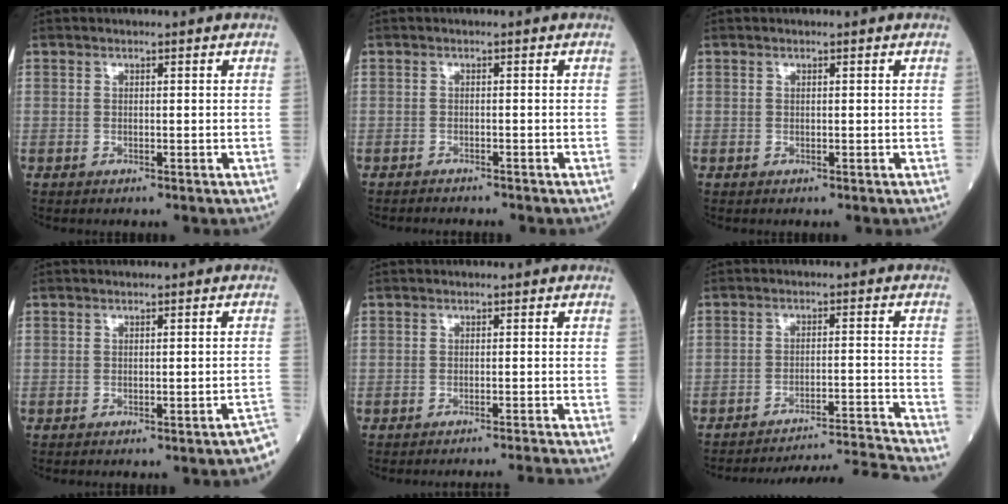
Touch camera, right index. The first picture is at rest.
{"total": 2.6, "force": [-2.5, 0.2, 0.5], "torque": [-0.004, -0.006, -0.035]}
{"total": 0.0}
{"total": 8.2, "force": [-7.7, 0.9, 2.7], "torque": [-0.012, 0.001, -0.079]}
{"total": 7.2, "force": [-6.6, -2.8, 0.0], "torque": [0.009, -0.010, -0.086]}
{"total": 13.5, "force": [-12.8, -4.2, 0.8], "torque": [0.006, -0.004, -0.192]}